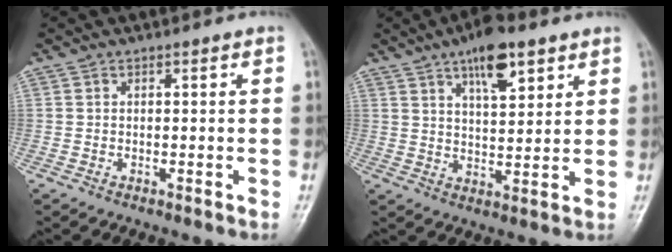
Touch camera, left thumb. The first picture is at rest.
{"total": 9.9, "force": [5.7, 3.7, 7.2], "torque": [-0.096, -0.029, 0.092]}